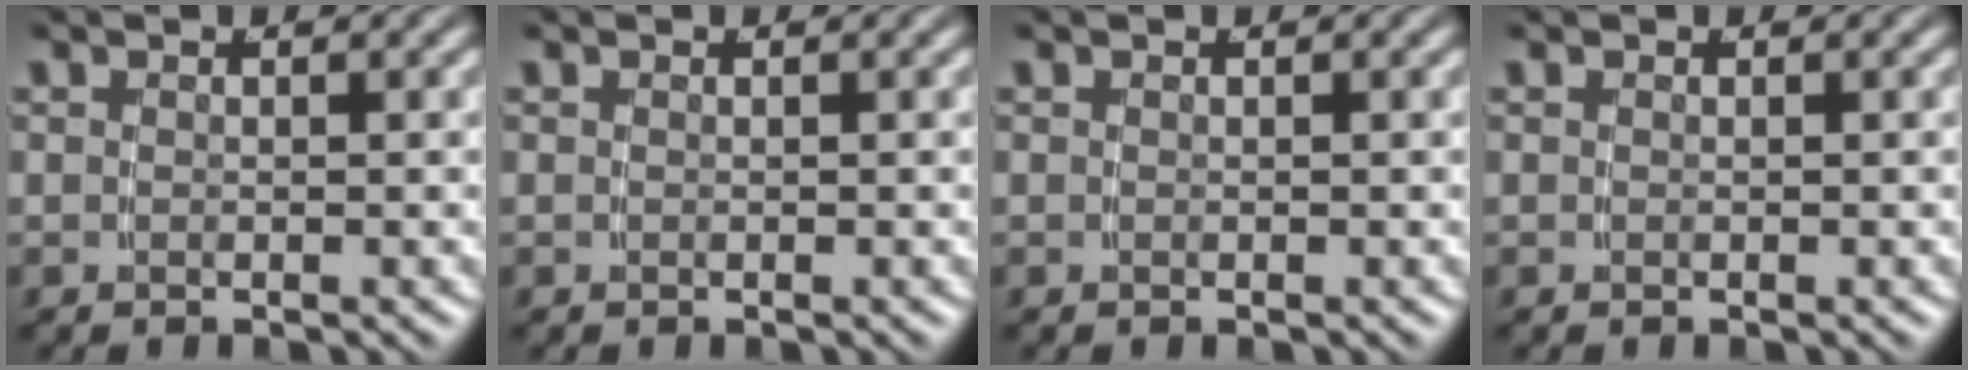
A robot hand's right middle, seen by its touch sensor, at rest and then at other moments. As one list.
[{"total": 0.0}, {"total": 0.0}, {"total": 0.0}]